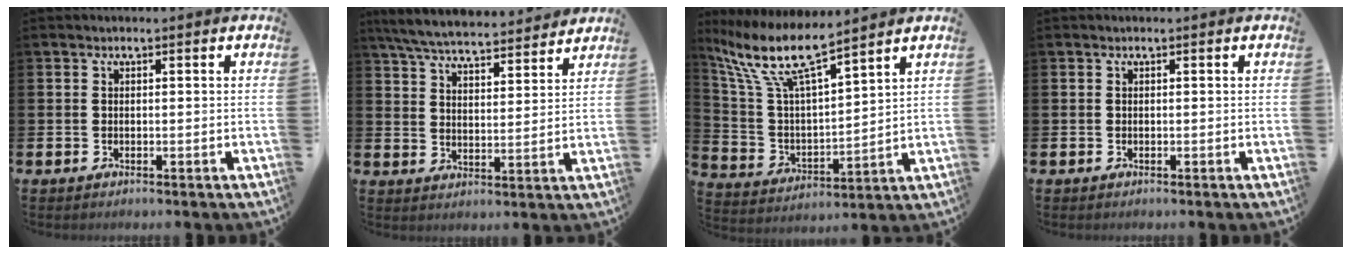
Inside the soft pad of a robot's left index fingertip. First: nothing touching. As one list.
[{"total": 7.0, "force": [6.7, 1.0, 1.7], "torque": [-0.065, -0.040, 0.120]}, {"total": 10.4, "force": [8.5, 1.8, 5.6], "torque": [-0.141, -0.044, 0.145]}, {"total": 0.0}]